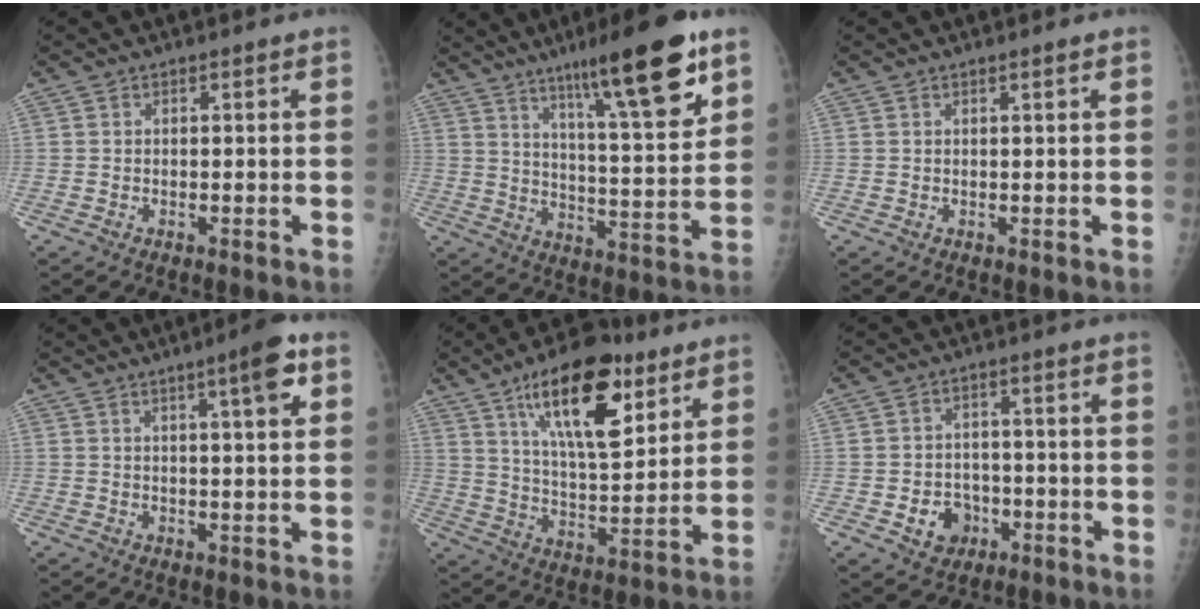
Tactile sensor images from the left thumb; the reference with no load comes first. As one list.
[{"total": 18.7, "force": [11.0, 2.8, 14.9], "torque": [-0.209, -0.054, 0.175]}, {"total": 0.7, "force": [0.4, -0.1, 0.6], "torque": [-0.014, -0.002, 0.009]}, {"total": 6.7, "force": [3.1, 0.8, 5.9], "torque": [-0.084, -0.010, 0.041]}, {"total": 19.8, "force": [10.5, 7.9, 14.8], "torque": [-0.202, -0.048, 0.177]}, {"total": 6.1, "force": [-2.2, 5.2, 2.5], "torque": [-0.012, 0.017, -0.027]}]